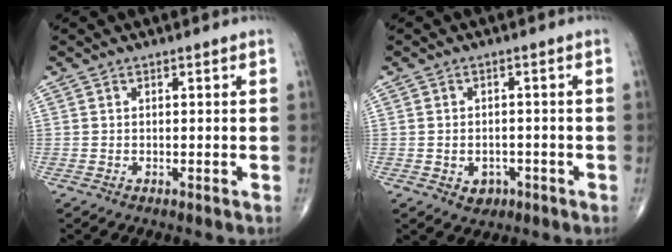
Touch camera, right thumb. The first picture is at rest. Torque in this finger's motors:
{"motor_torque": [-0.73, 0.18, 0.02, 0.39, -0.06]}